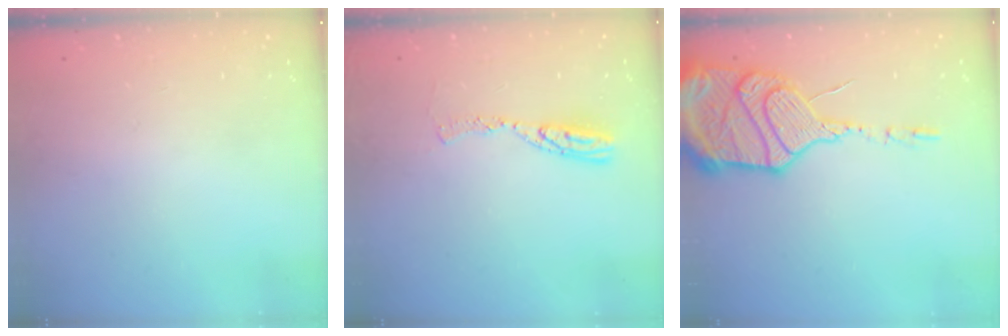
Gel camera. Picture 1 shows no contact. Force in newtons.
{"total": 8.2, "press": 8.1, "slide": 0.7}
{"total": 20.3, "press": 20.1, "slide": 2.1}